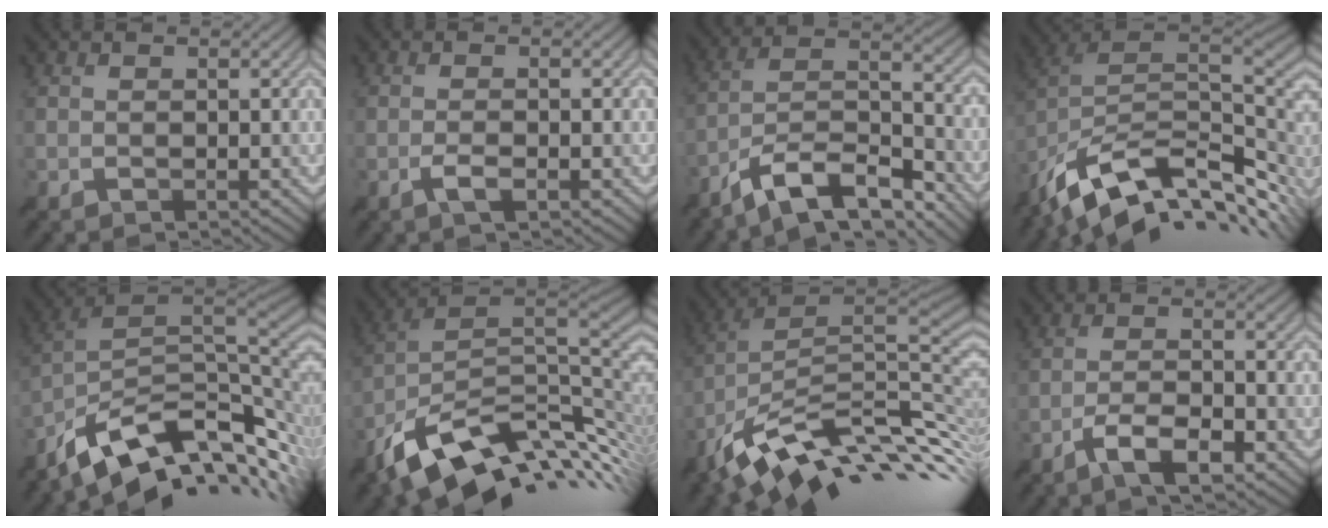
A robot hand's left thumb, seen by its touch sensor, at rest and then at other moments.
{"total": 2.1, "force": [-1.0, 0.5, 1.8], "torque": [-0.031, 0.005, -0.021]}
{"total": 13.0, "force": [-9.8, 3.8, 7.7], "torque": [-0.152, 0.003, -0.175]}
{"total": 14.4, "force": [-6.4, 7.5, 10.5], "torque": [-0.212, -0.022, -0.102]}
{"total": 13.1, "force": [-6.4, 5.9, 9.7], "torque": [-0.202, -0.003, -0.114]}
{"total": 14.3, "force": [-4.8, 7.4, 11.3], "torque": [-0.231, -0.004, -0.087]}
{"total": 13.0, "force": [-5.0, 5.1, 10.9], "torque": [-0.225, -0.001, -0.089]}
{"total": 6.3, "force": [-4.1, 1.6, 4.5], "torque": [-0.085, 0.005, -0.077]}